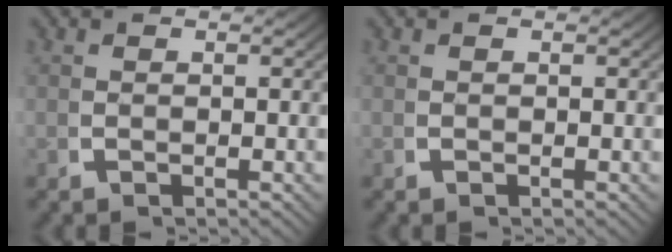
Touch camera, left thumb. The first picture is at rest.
{"total": 0.0}